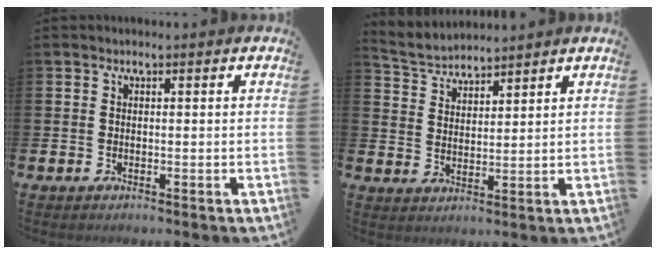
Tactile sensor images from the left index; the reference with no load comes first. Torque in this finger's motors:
{"motor_torque": [0.06, -0.03, 0.00, -0.01]}